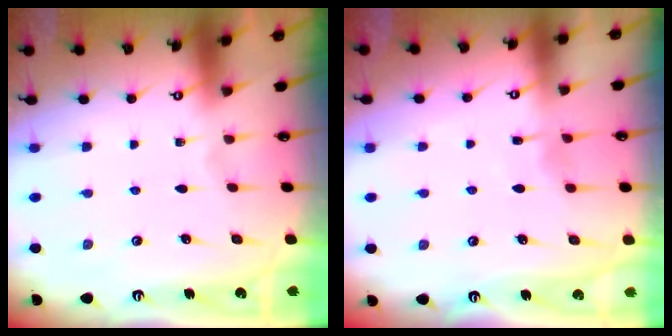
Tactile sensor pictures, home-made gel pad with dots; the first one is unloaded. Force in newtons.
{"total": 5.9, "press": 5.9, "slide": 0.4}